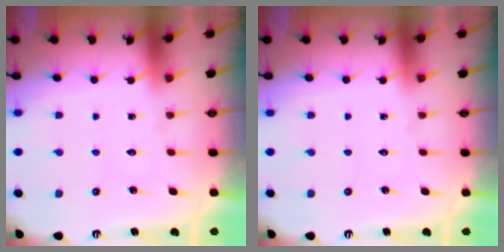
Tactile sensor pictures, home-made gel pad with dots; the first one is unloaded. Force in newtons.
{"total": 0.0}